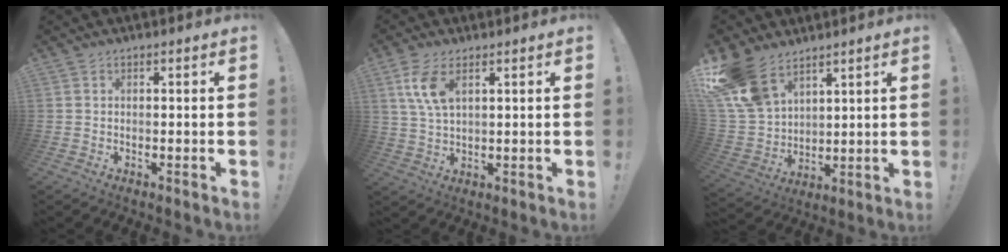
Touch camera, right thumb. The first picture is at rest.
{"total": 8.1, "force": [3.7, 3.6, 6.2], "torque": [-0.121, -0.015, 0.063]}
{"total": 15.5, "force": [10.6, 8.9, 6.9], "torque": [-0.149, -0.063, 0.208]}